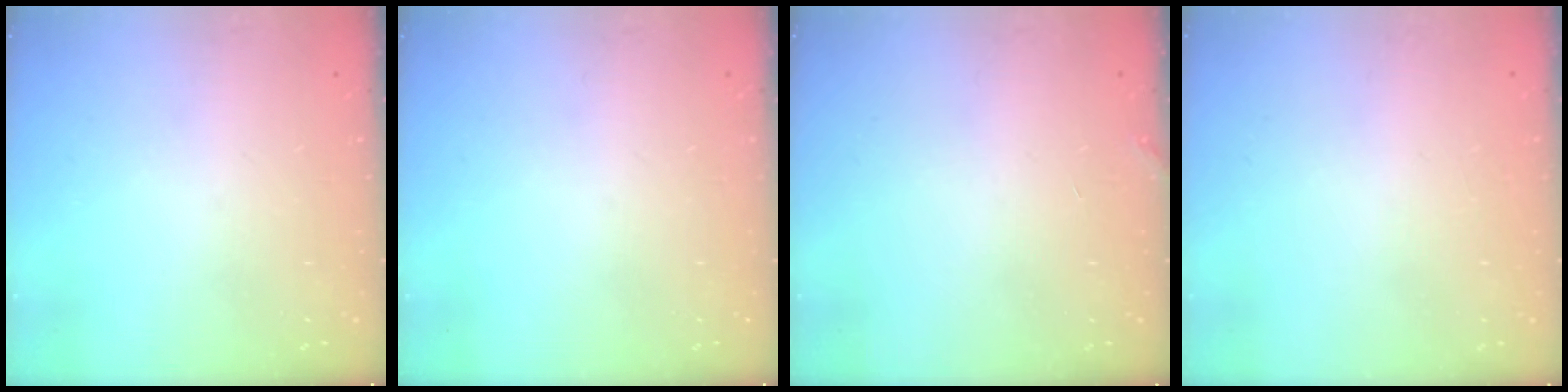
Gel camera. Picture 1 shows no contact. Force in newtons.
{"total": 0.0}
{"total": 2.3, "press": 2.3, "slide": 0.1}
{"total": 1.9, "press": 1.9, "slide": 0.1}